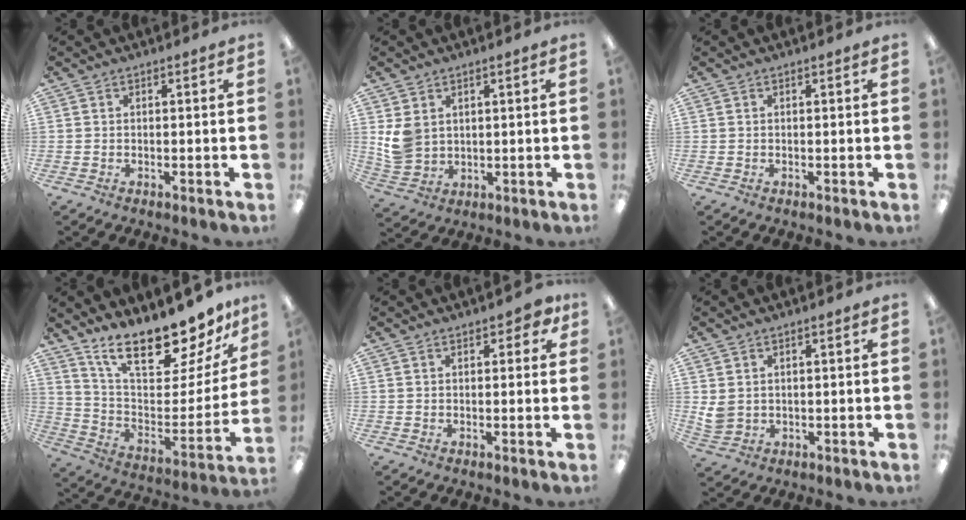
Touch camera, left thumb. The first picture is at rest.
{"total": 6.3, "force": [2.2, 5.1, 3.0], "torque": [-0.062, 0.003, 0.047]}
{"total": 0.0}
{"total": 21.7, "force": [17.7, 6.5, 10.6], "torque": [-0.171, -0.129, 0.304]}
{"total": 3.2, "force": [1.6, 1.6, 2.2], "torque": [-0.029, -0.001, 0.025]}
{"total": 3.3, "force": [1.6, 2.5, 1.5], "torque": [-0.031, 0.000, 0.032]}